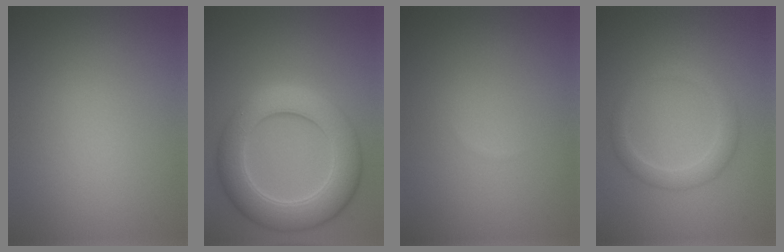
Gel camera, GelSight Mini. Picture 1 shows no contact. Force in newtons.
{"total": 7.6, "press": 7.6, "slide": 0.3}
{"total": 0.0}
{"total": 2.2, "press": 2.2, "slide": 0.0}